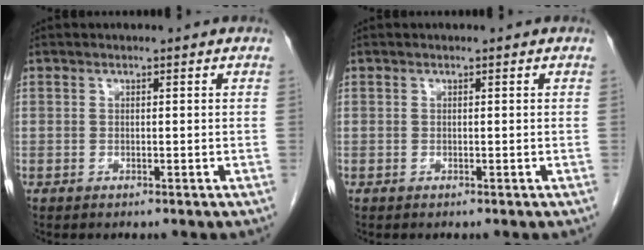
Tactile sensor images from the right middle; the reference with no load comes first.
{"total": 0.0}